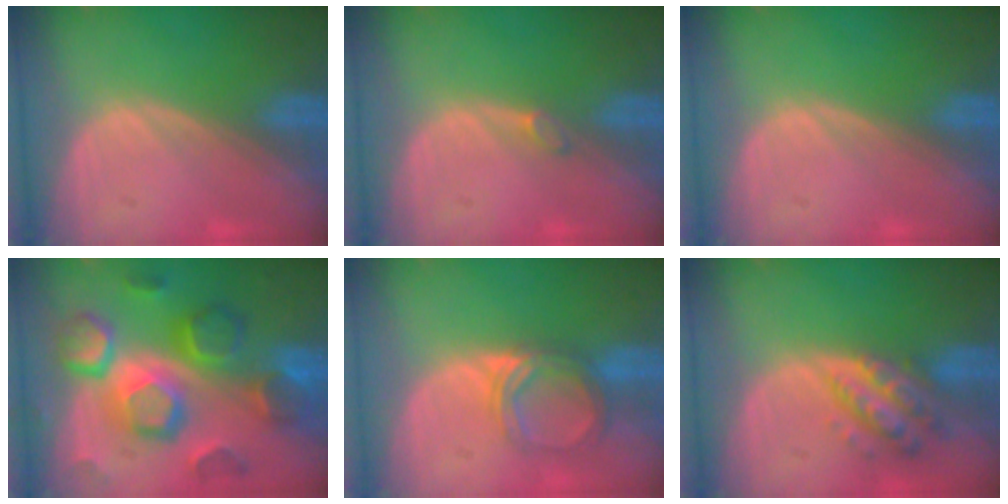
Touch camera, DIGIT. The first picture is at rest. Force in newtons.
{"total": 0.9, "press": 0.9, "slide": 0.3}
{"total": 0.0}
{"total": 12.4, "press": 12.4, "slide": 1.1}
{"total": 4.9, "press": 4.6, "slide": 1.9}
{"total": 6.4, "press": 5.8, "slide": 2.8}